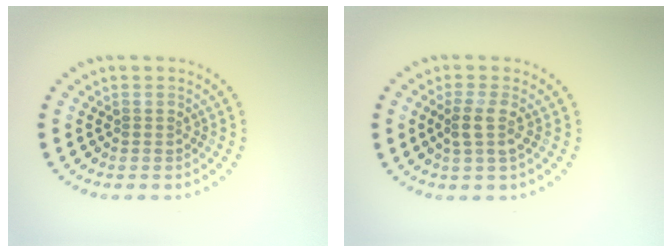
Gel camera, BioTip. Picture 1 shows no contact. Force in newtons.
{"total": 2.2, "press": 1.7, "slide": 1.4}